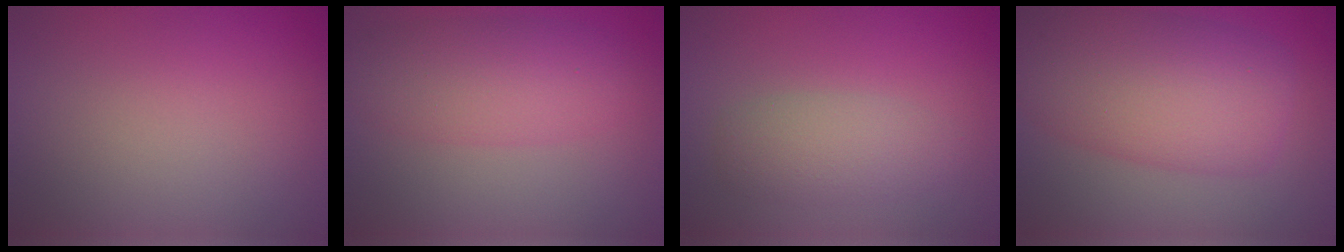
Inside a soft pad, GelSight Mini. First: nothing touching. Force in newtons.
{"total": 3.4, "press": 3.4, "slide": 0.2}
{"total": 3.0, "press": 3.0, "slide": 0.2}
{"total": 9.2, "press": 9.2, "slide": 0.1}